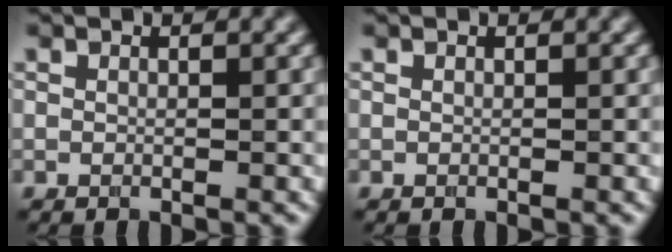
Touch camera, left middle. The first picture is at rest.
{"total": 0.0}